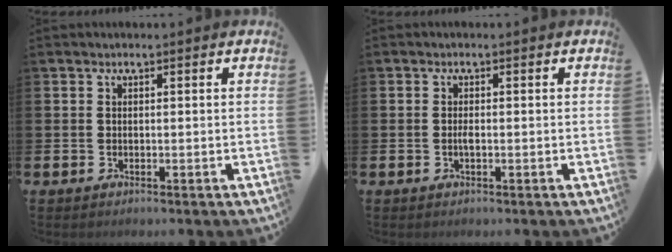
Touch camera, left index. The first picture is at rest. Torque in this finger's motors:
{"motor_torque": [0.17, 0.09, 0.13, 0.06]}